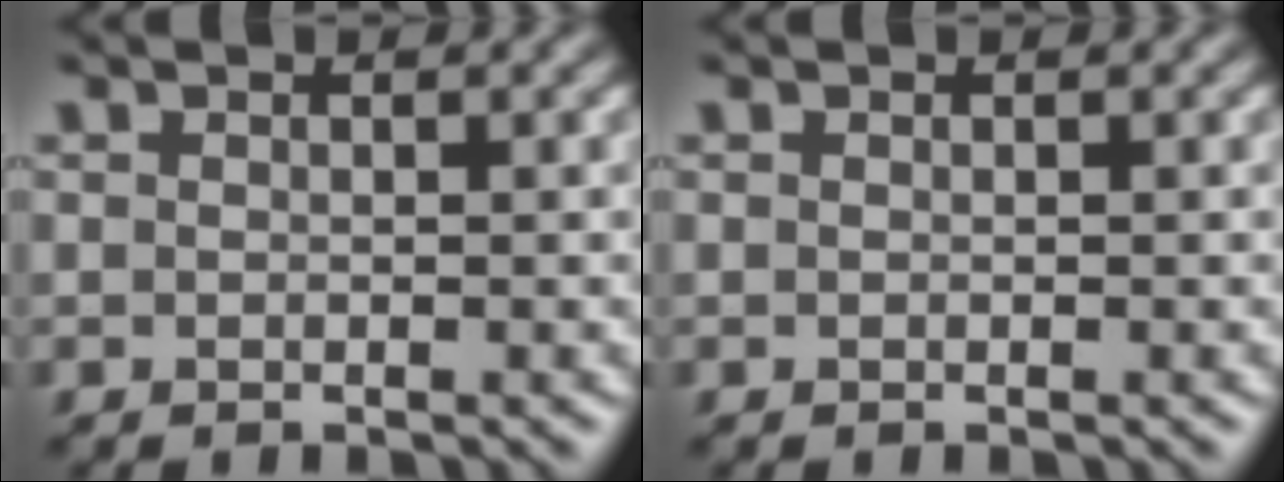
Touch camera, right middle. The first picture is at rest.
{"total": 0.0}